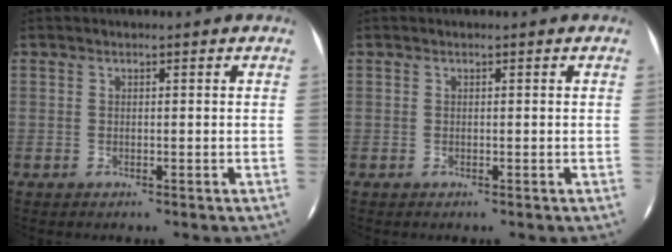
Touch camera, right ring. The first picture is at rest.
{"total": 0.0}